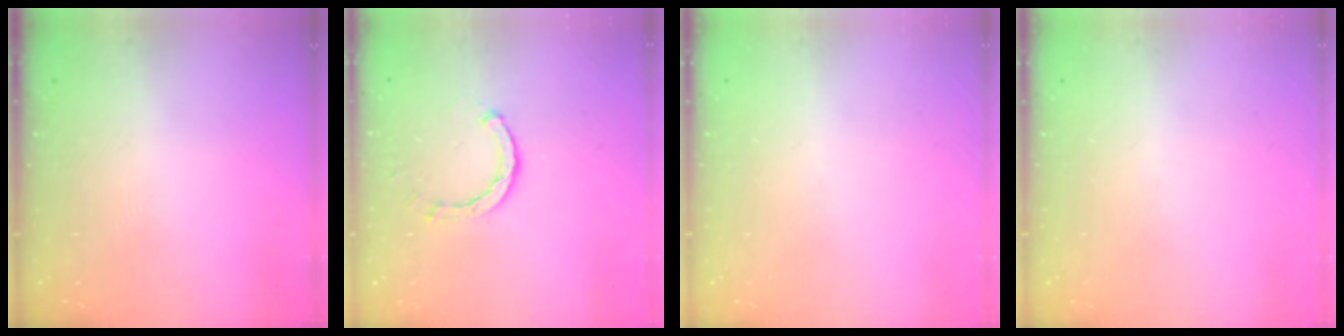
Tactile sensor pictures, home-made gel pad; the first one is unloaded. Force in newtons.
{"total": 2.6, "press": 2.6, "slide": 0.3}
{"total": 0.0}
{"total": 0.0}